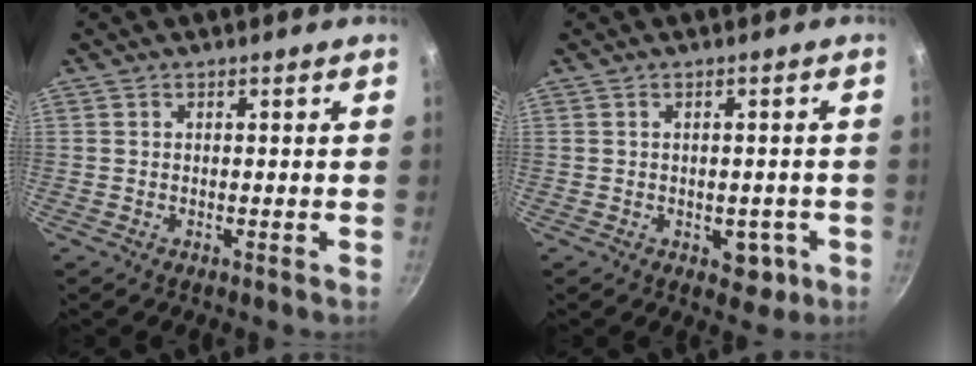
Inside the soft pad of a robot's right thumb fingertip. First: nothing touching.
{"total": 4.5, "force": [-1.4, 3.1, 3.0], "torque": [-0.014, 0.009, -0.008]}